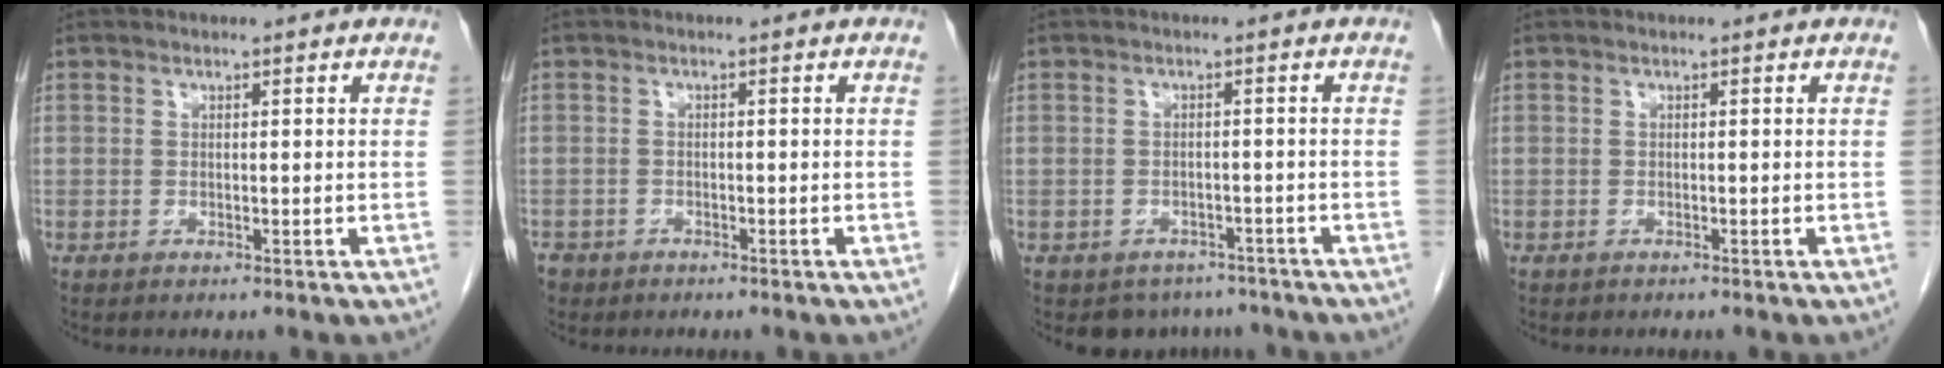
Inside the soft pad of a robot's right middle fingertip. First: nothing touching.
{"total": 3.0, "force": [-2.2, 1.9, 0.5], "torque": [-0.007, 0.001, -0.036]}
{"total": 4.9, "force": [-4.1, 2.7, 0.1], "torque": [0.009, 0.005, -0.053]}
{"total": 1.3, "force": [-1.1, 0.8, -0.2], "torque": [-0.007, 0.002, -0.018]}